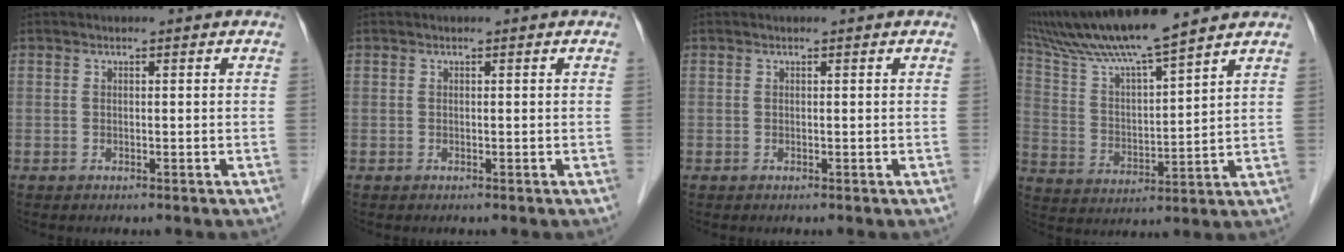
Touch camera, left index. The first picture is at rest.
{"total": 0.0}
{"total": 0.0}
{"total": 13.5, "force": [11.8, -0.5, 6.6], "torque": [-0.130, 0.014, 0.218]}